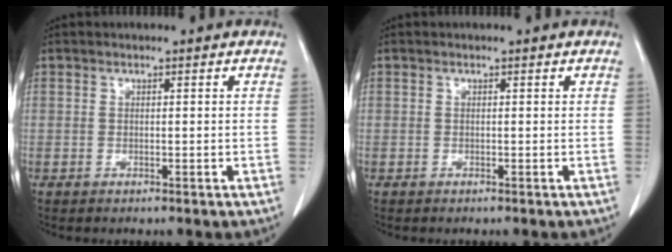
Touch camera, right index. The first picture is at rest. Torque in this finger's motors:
{"motor_torque": [-0.20, 0.09, -0.01, -0.01]}